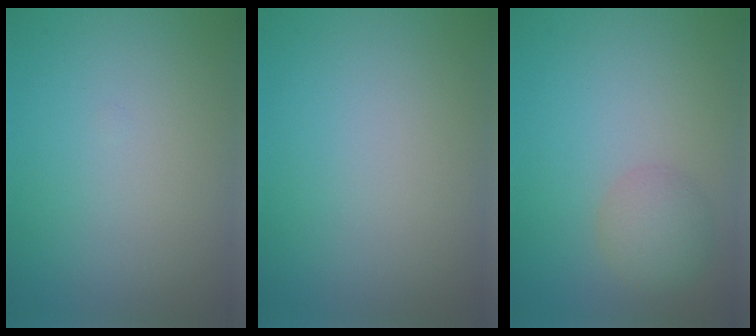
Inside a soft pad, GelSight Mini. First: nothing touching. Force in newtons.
{"total": 0.0}
{"total": 2.1, "press": 2.1, "slide": 0.2}